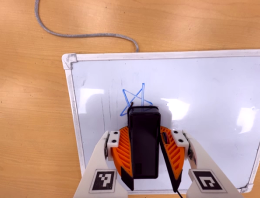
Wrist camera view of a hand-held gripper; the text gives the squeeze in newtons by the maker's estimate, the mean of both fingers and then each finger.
{"total": 11.8, "left": 13.7, "right": 9.8}